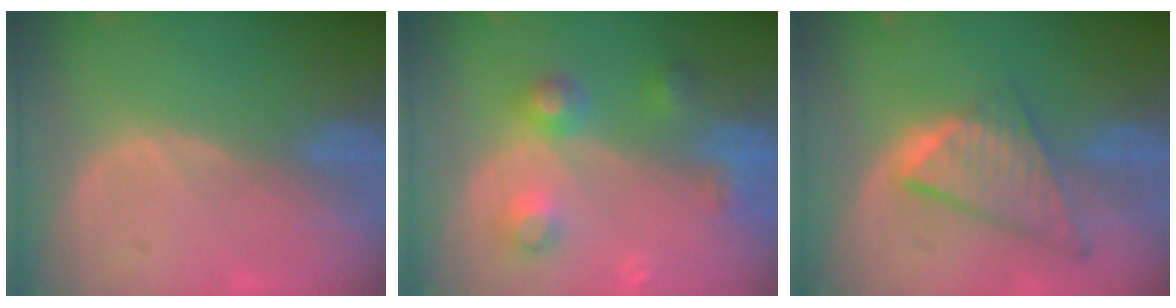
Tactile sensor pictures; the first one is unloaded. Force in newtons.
{"total": 5.8, "press": 5.8, "slide": 0.3}
{"total": 8.6, "press": 7.4, "slide": 4.4}